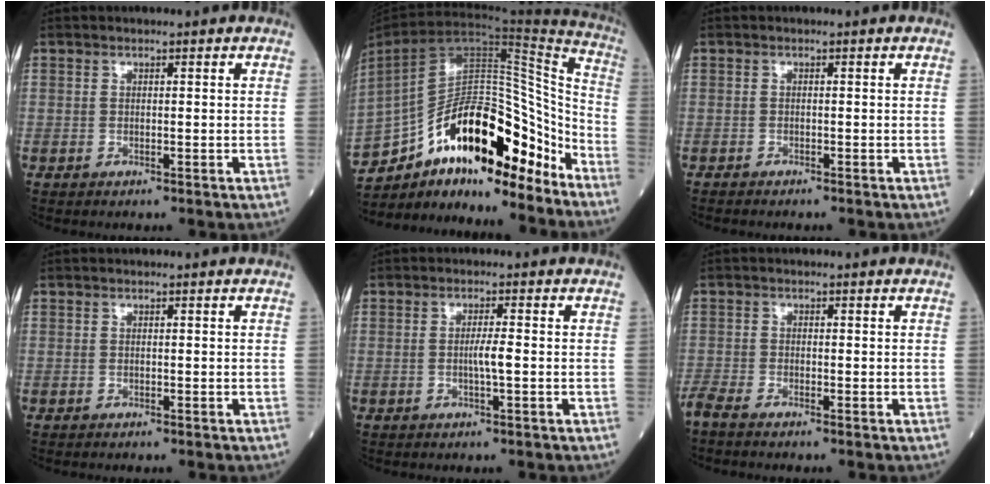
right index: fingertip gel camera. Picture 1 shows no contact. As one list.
[{"total": 25.6, "force": [-16.2, 9.3, 17.6], "torque": [-0.312, 0.027, -0.259]}, {"total": 1.3, "force": [-1.2, 0.2, 0.5], "torque": [-0.009, -0.002, -0.016]}, {"total": 0.0}, {"total": 2.2, "force": [-0.3, -0.4, 2.2], "torque": [-0.041, -0.002, -0.007]}, {"total": 3.2, "force": [-2.9, 0.1, 1.5], "torque": [-0.030, -0.008, -0.055]}]